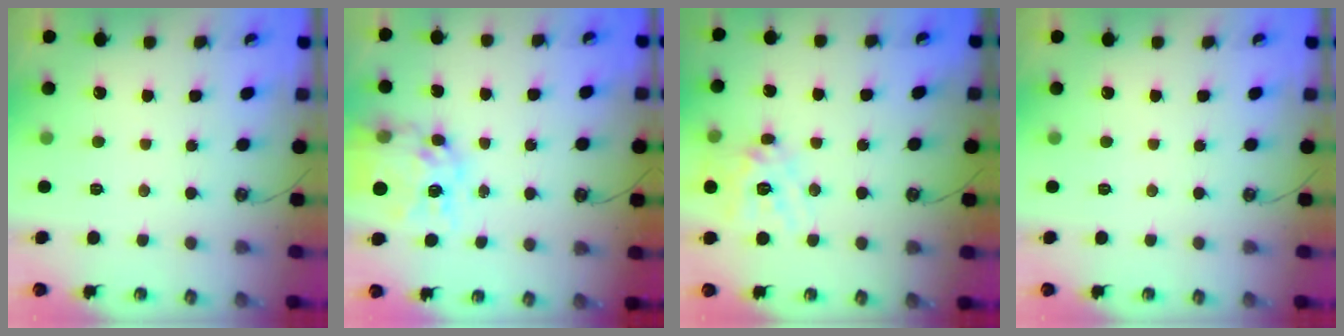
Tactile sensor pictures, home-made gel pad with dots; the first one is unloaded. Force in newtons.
{"total": 14.5, "press": 14.5, "slide": 1.3}
{"total": 14.8, "press": 14.6, "slide": 2.1}
{"total": 0.0}